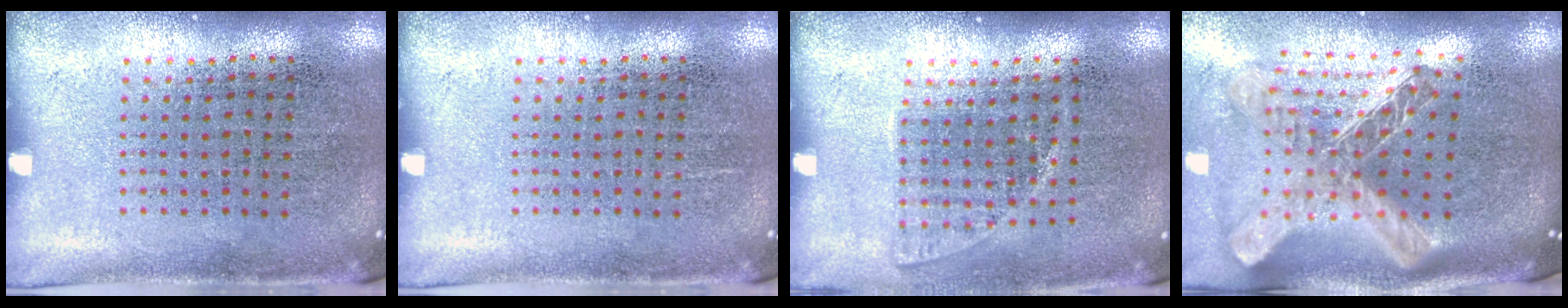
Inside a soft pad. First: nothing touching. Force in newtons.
{"total": 0.0}
{"total": 1.0, "press": 0.9, "slide": 0.5}
{"total": 2.8, "press": 2.0, "slide": 1.9}